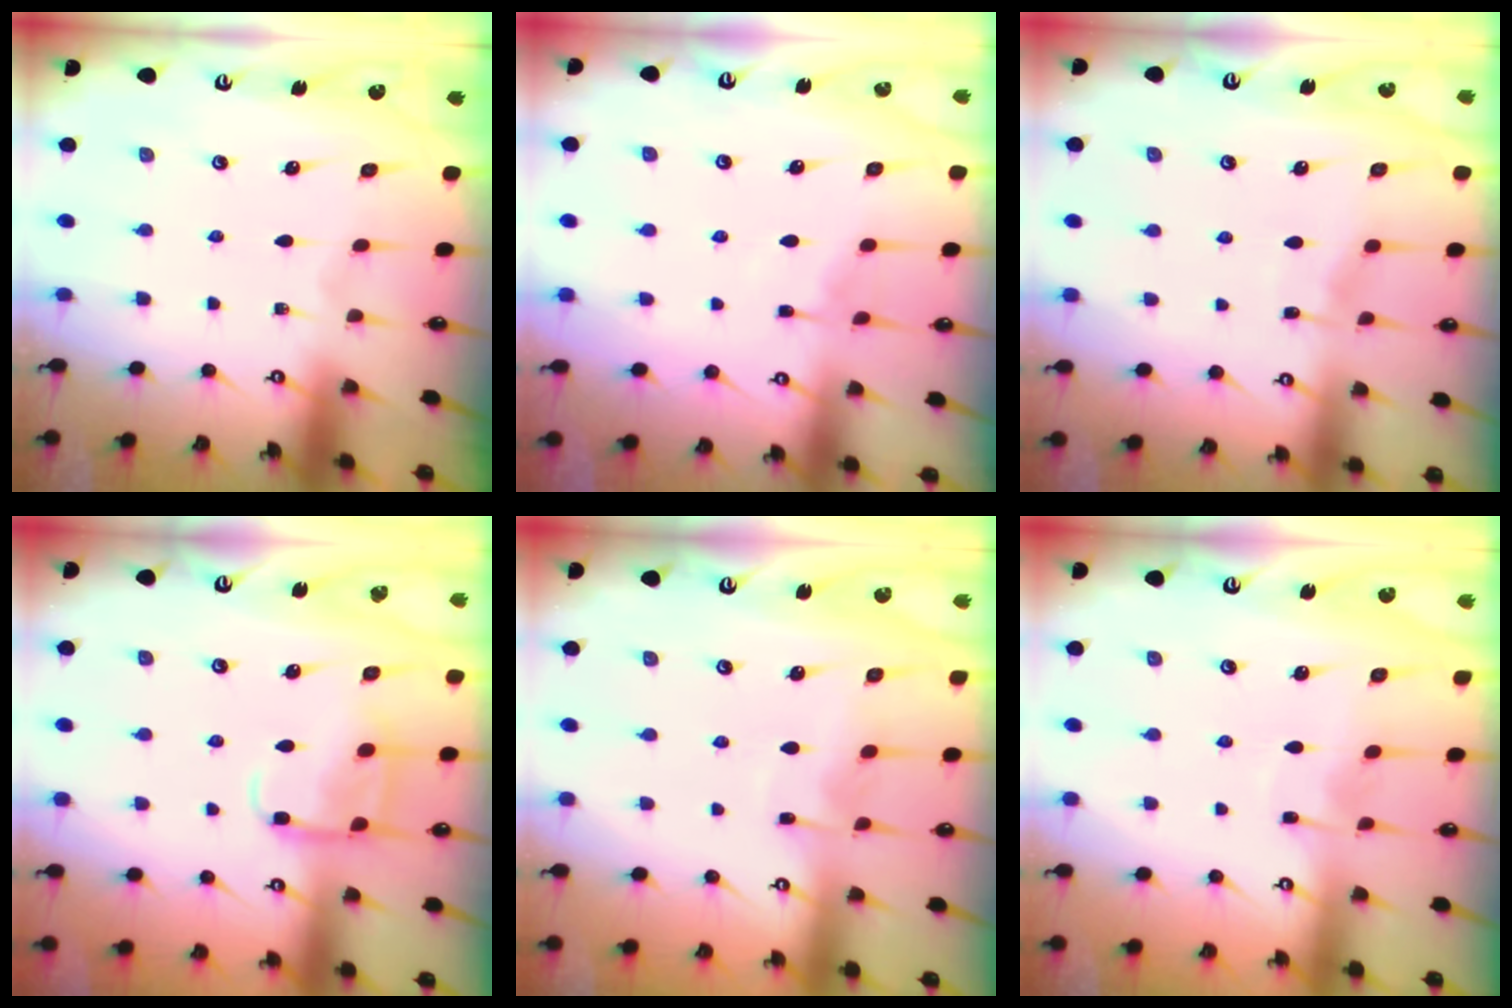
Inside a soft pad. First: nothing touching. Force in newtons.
{"total": 4.7, "press": 4.6, "slide": 0.6}
{"total": 4.5, "press": 4.5, "slide": 0.4}
{"total": 10.6, "press": 10.5, "slide": 1.1}
{"total": 5.0, "press": 5.0, "slide": 0.8}
{"total": 2.8, "press": 2.8, "slide": 0.3}